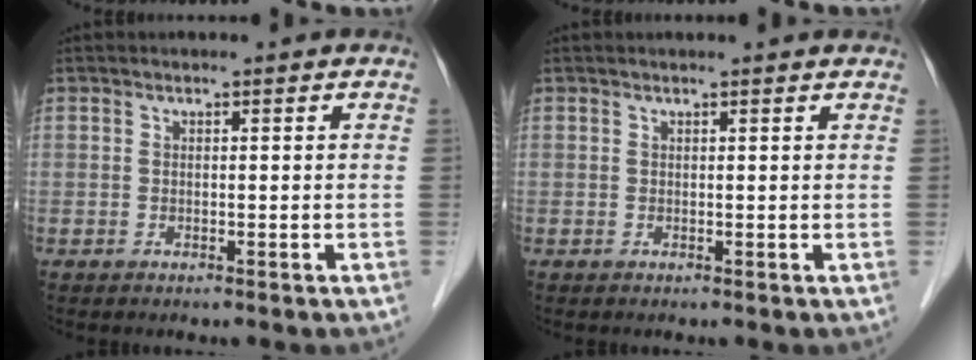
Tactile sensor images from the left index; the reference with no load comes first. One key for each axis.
{"total": 2.8, "fx": 2.6, "fy": 0.2, "fz": 0.8, "tx": -0.012, "ty": 0.011, "tz": 0.022}